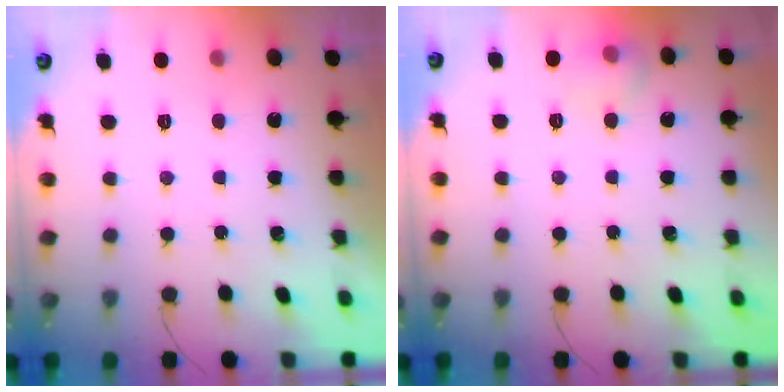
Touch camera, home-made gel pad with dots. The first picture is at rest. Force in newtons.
{"total": 7.5, "press": 7.2, "slide": 1.8}